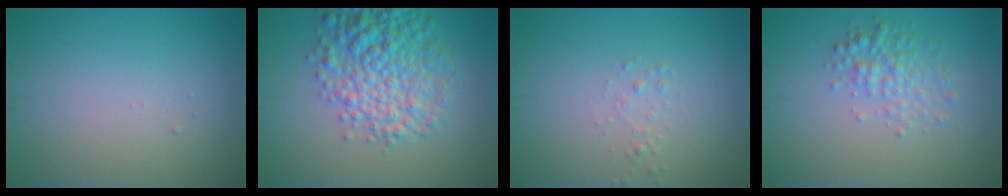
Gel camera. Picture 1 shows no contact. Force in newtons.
{"total": 7.1, "press": 7.1, "slide": 0.2}
{"total": 0.8, "press": 0.7, "slide": 0.1}
{"total": 2.5, "press": 2.5, "slide": 0.1}